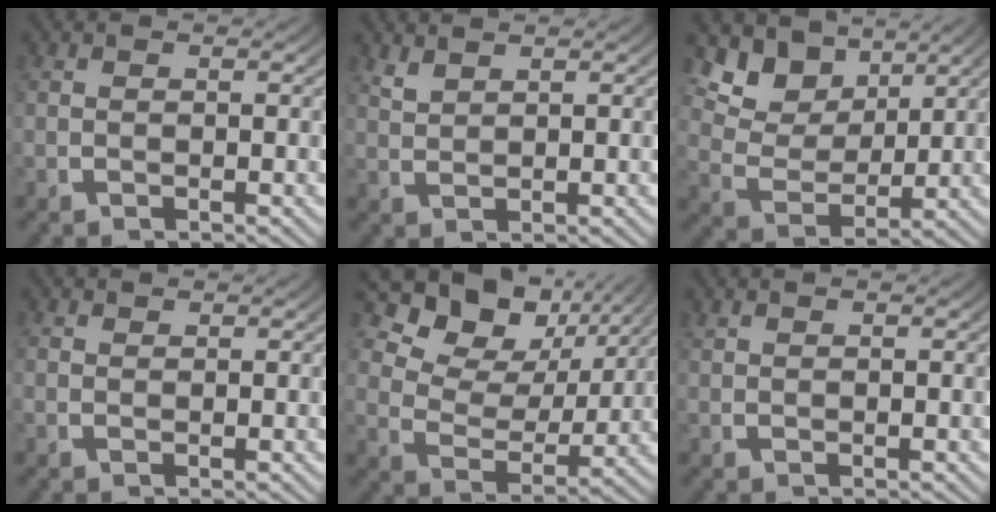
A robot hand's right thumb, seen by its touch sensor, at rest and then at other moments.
{"total": 1.7, "force": [1.6, 0.3, 0.6], "torque": [-0.012, 0.000, 0.039]}
{"total": 7.9, "force": [3.2, 5.5, 4.8], "torque": [-0.100, -0.010, 0.054]}
{"total": 0.7, "force": [0.7, 0.1, 0.0], "torque": [0.005, -0.002, 0.015]}
{"total": 9.3, "force": [4.6, 5.6, 5.8], "torque": [-0.095, 0.000, 0.068]}
{"total": 0.6, "force": [0.6, -0.1, 0.1], "torque": [-0.003, 0.000, 0.016]}